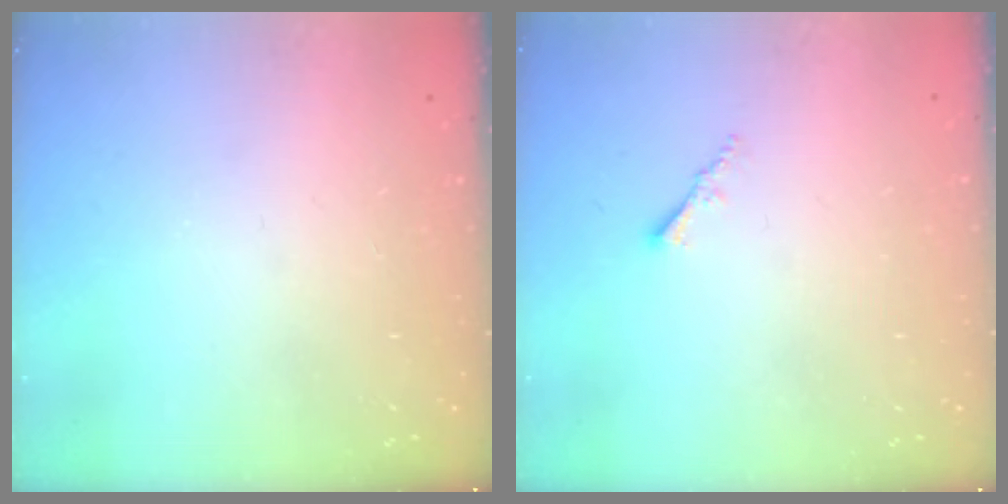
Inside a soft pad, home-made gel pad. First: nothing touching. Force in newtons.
{"total": 1.2, "press": 1.1, "slide": 0.4}